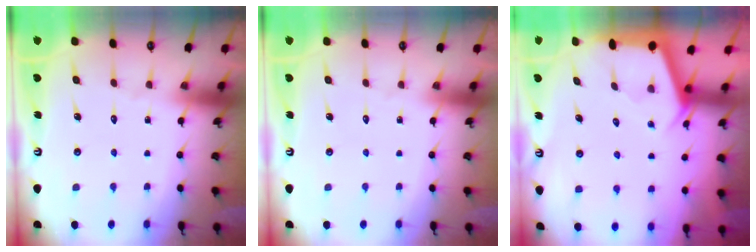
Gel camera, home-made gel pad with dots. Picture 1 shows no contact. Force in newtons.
{"total": 0.0}
{"total": 2.9, "press": 2.9, "slide": 0.3}